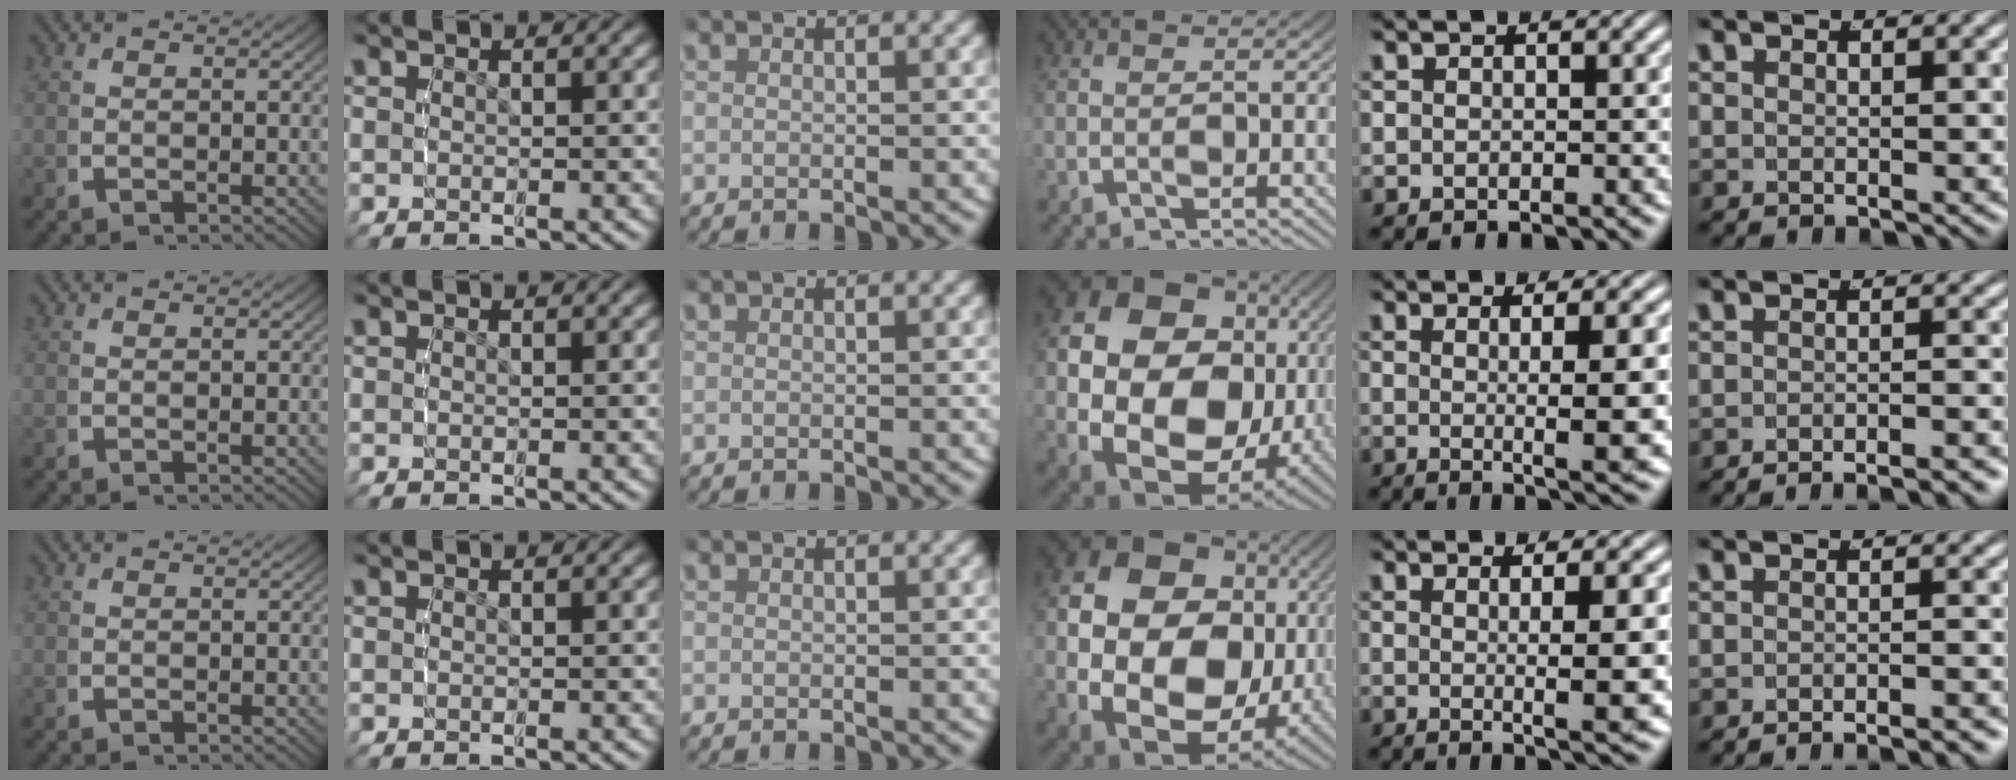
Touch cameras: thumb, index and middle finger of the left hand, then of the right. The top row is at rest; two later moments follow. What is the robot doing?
{"motion": "lift_and_place", "object": "cloth"}